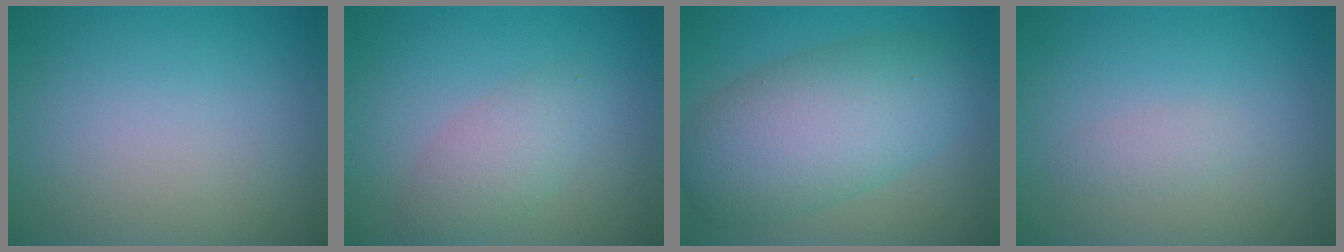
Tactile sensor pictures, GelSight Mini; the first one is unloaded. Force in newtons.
{"total": 2.9, "press": 2.9, "slide": 0.2}
{"total": 8.5, "press": 8.5, "slide": 0.3}
{"total": 0.9, "press": 0.9, "slide": 0.0}